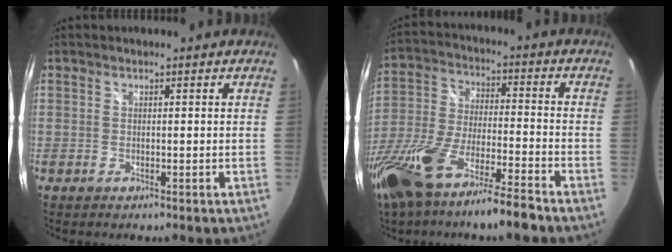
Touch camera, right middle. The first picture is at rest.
{"total": 19.4, "force": [-13.9, 2.7, 13.2], "torque": [-0.274, -0.047, -0.255]}